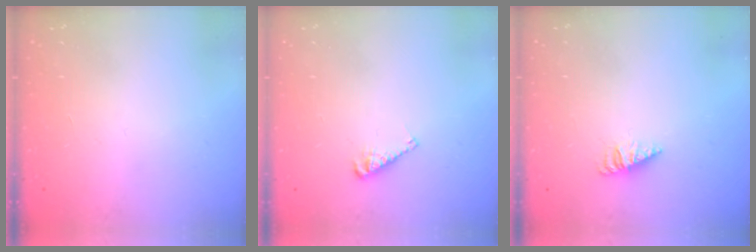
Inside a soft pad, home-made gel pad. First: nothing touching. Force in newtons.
{"total": 4.9, "press": 4.8, "slide": 0.7}
{"total": 1.8, "press": 1.8, "slide": 0.4}